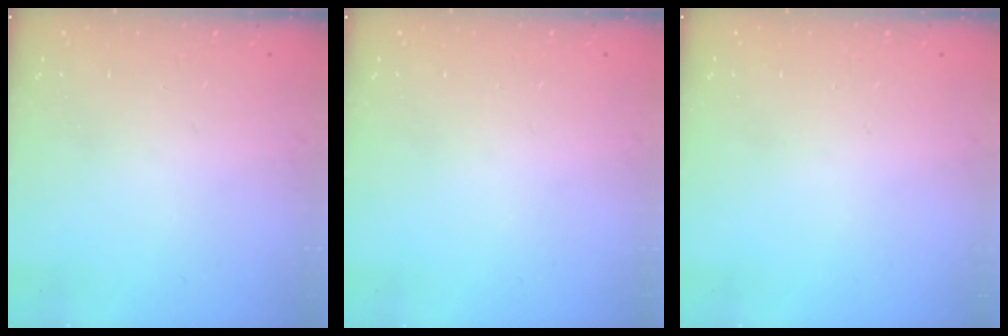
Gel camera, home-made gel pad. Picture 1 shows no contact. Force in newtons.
{"total": 0.0}
{"total": 0.0}